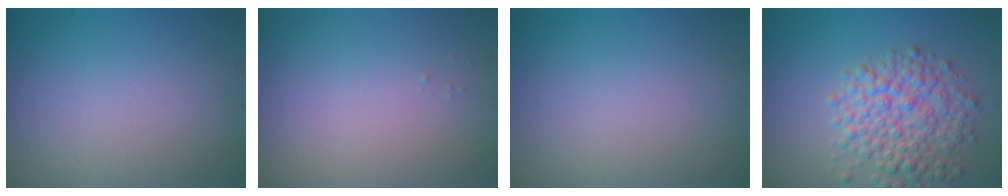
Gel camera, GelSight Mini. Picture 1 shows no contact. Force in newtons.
{"total": 0.0}
{"total": 0.0}
{"total": 5.9, "press": 5.9, "slide": 0.2}